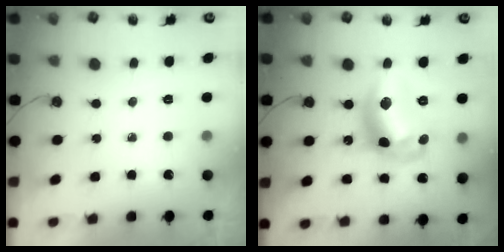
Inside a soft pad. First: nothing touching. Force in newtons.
{"total": 17.5, "press": 17.5, "slide": 1.1}